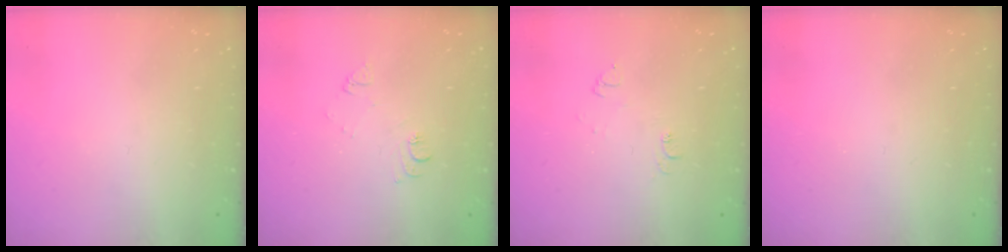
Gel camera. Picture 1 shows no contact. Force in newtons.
{"total": 6.4, "press": 6.4, "slide": 0.7}
{"total": 5.1, "press": 5.0, "slide": 0.6}
{"total": 0.0}